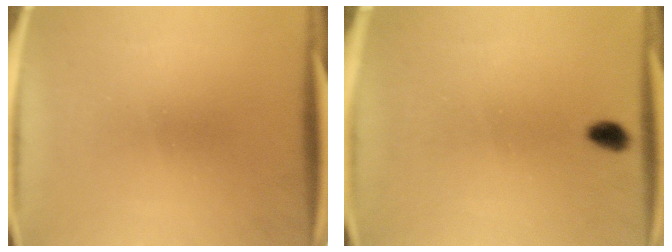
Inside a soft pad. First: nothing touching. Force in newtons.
{"total": 2.1}